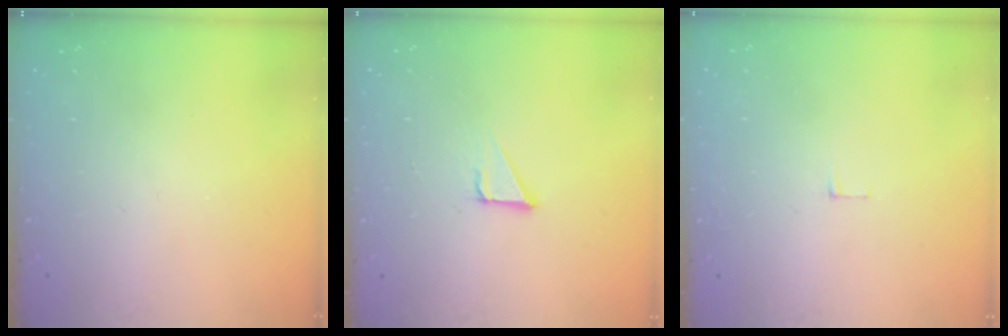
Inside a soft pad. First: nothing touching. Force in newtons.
{"total": 2.1, "press": 2.1, "slide": 0.1}
{"total": 3.8, "press": 3.8, "slide": 0.3}